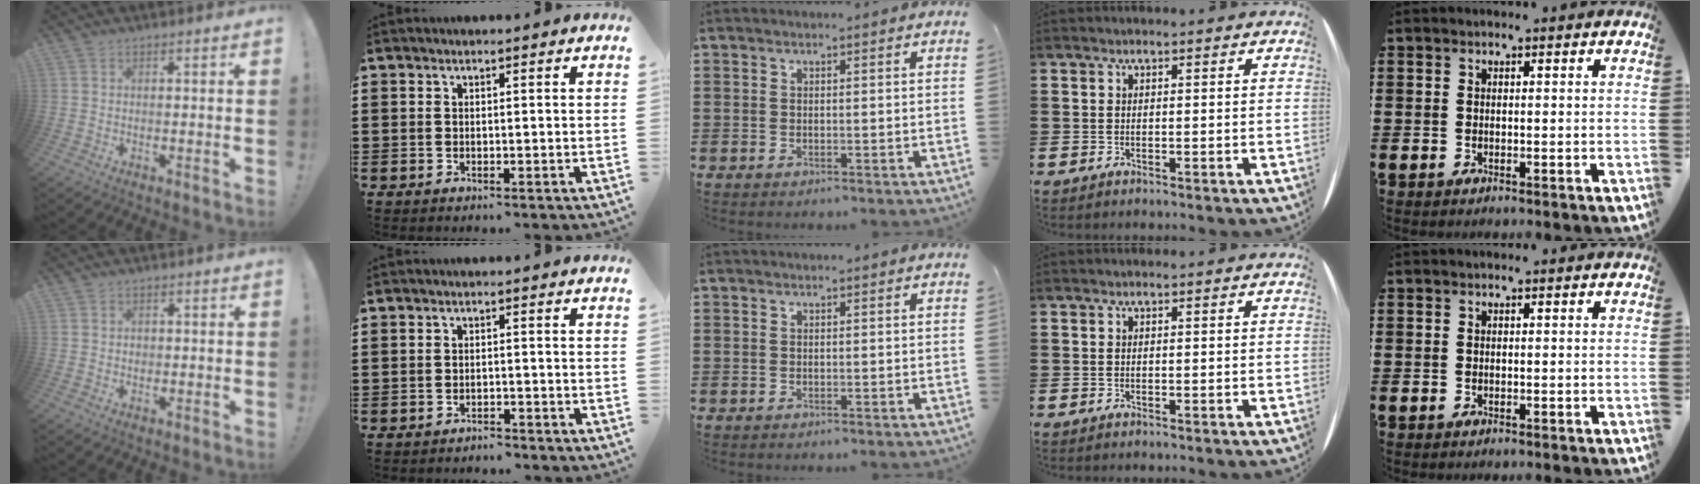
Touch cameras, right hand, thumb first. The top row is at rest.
{"thumb": {"total": 1.0, "force": [-0.2, 0.9, 0.3], "torque": [-0.010, 0.004, -0.003]}, "index": {"total": 1.5, "force": [-1.5, 0.1, -0.1], "torque": [-0.003, 0.002, -0.034]}}